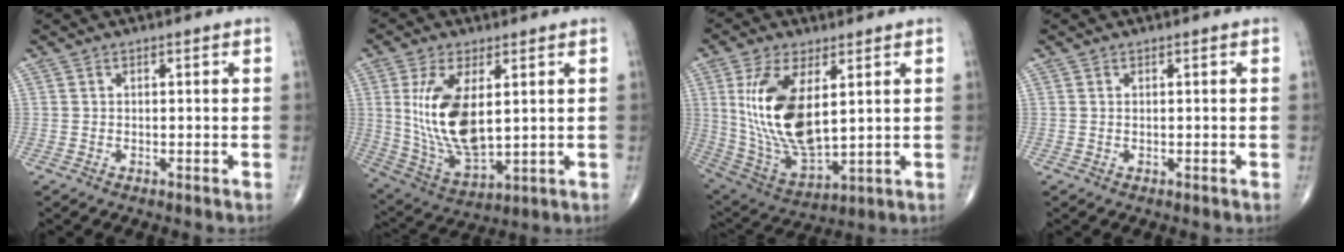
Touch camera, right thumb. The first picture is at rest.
{"total": 15.1, "force": [2.7, 7.1, 13.0], "torque": [-0.250, -0.021, 0.069]}
{"total": 17.6, "force": [3.9, 8.2, 15.1], "torque": [-0.292, -0.022, 0.091]}
{"total": 0.0}